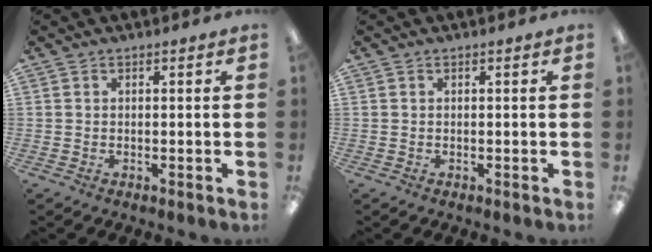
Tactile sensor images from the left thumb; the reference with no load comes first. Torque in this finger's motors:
{"motor_torque": [0.00, 0.00, 0.06, -0.01, 0.00]}